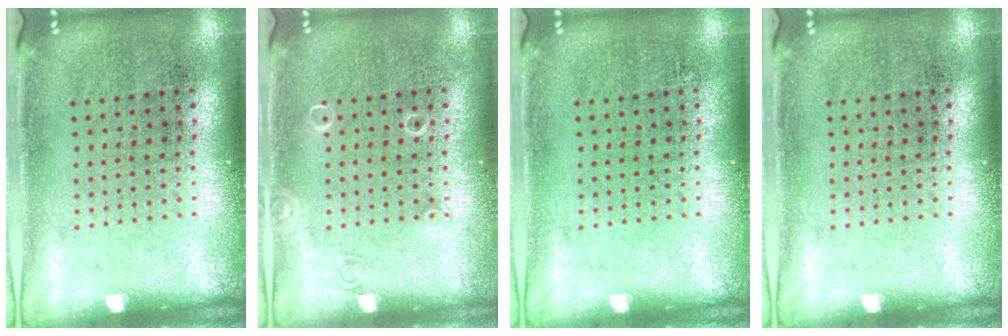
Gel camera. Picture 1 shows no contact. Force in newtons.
{"total": 0.9, "press": 0.9, "slide": 0.1}
{"total": 0.0}
{"total": 0.0}